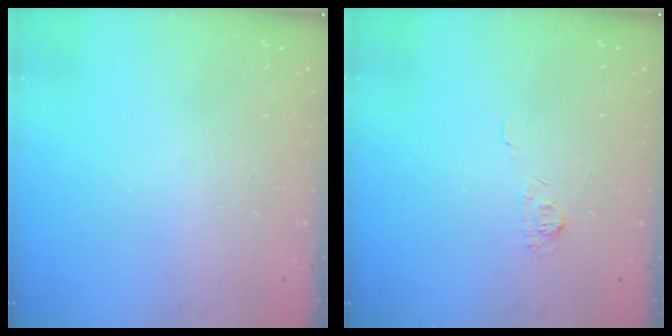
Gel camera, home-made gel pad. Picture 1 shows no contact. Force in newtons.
{"total": 4.2, "press": 4.2, "slide": 0.5}